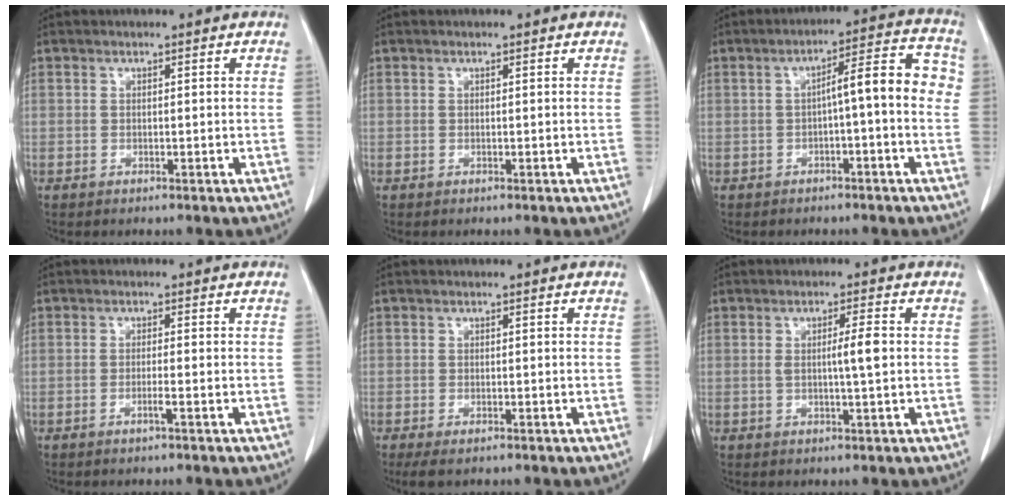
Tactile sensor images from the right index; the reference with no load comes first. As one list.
[{"total": 0.0}, {"total": 8.3, "force": [-0.3, 1.4, 8.2], "torque": [-0.107, 0.036, -0.008]}, {"total": 1.5, "force": [-0.8, -0.4, 1.2], "torque": [-0.023, -0.001, -0.014]}, {"total": 2.6, "force": [-1.8, 0.9, 1.7], "torque": [-0.034, -0.008, -0.024]}, {"total": 3.4, "force": [0.1, -0.2, 3.4], "torque": [-0.060, -0.002, 0.000]}]